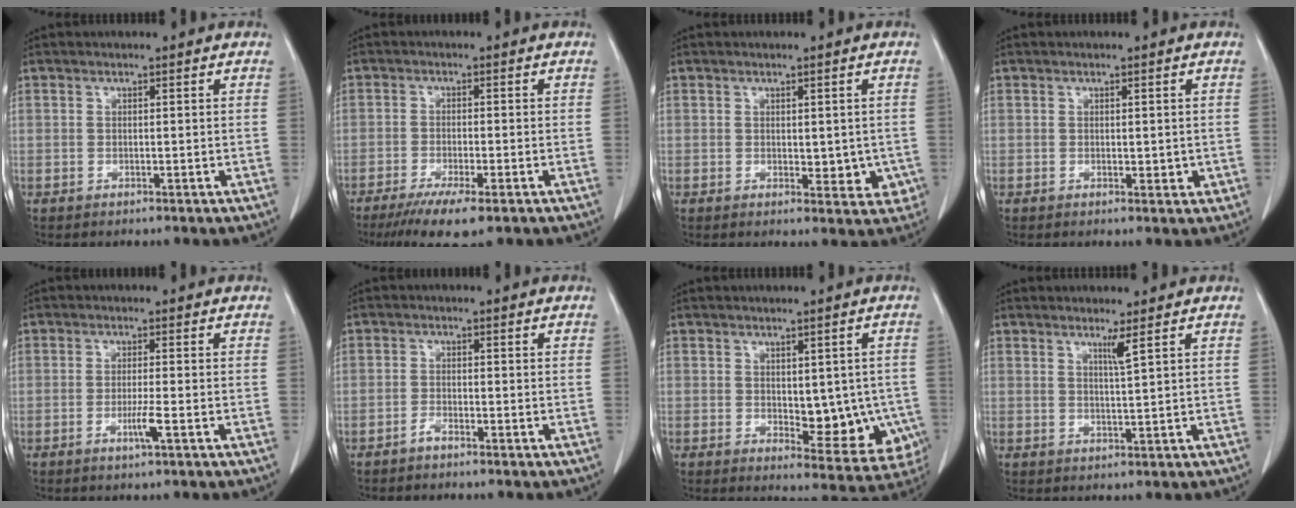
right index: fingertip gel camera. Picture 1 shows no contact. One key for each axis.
{"total": 7.4, "fx": -4.9, "fy": 0.8, "fz": 5.5, "tx": -0.090, "ty": -0.018, "tz": -0.076}
{"total": 4.5, "fx": -0.6, "fy": 2.5, "fz": 3.6, "tx": -0.025, "ty": -0.005, "tz": -0.001}
{"total": 1.2, "fx": -0.1, "fy": 0.5, "fz": 1.0, "tx": -0.012, "ty": -0.003, "tz": 0.001}
{"total": 2.7, "fx": -1.1, "fy": -0.4, "fz": 2.4, "tx": -0.049, "ty": -0.006, "tz": -0.021}
{"total": 1.3, "fx": -1.2, "fy": 0.1, "fz": 0.5, "tx": -0.012, "ty": 0.001, "tz": -0.022}
{"total": 9.8, "fx": -1.2, "fy": 4.8, "fz": 8.4, "tx": -0.084, "ty": -0.007, "tz": -0.001}
{"total": 2.0, "fx": 1.2, "fy": -0.7, "fz": 1.4, "tx": -0.030, "ty": -0.014, "tz": 0.026}